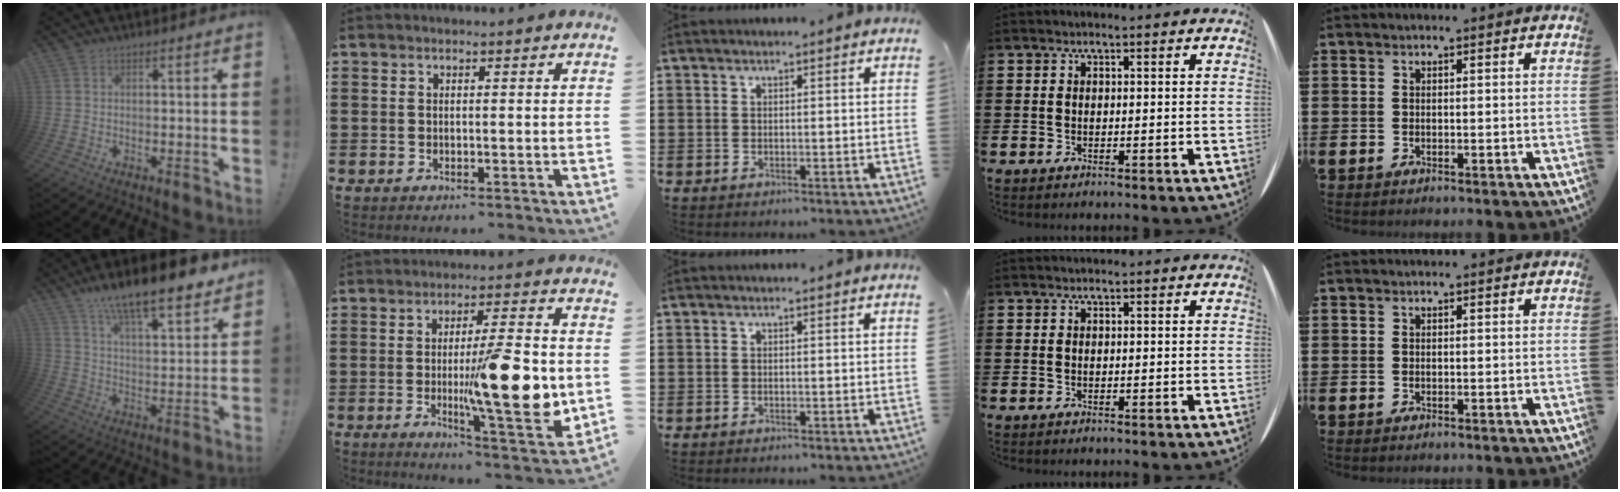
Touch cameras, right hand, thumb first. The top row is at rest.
{"thumb": {"total": 12.7, "force": [10.7, 2.1, 6.5], "torque": [-0.121, -0.084, 0.181]}, "index": {"total": 15.5, "force": [-1.3, 3.3, 15.1], "torque": [-0.238, -0.018, -0.024]}}